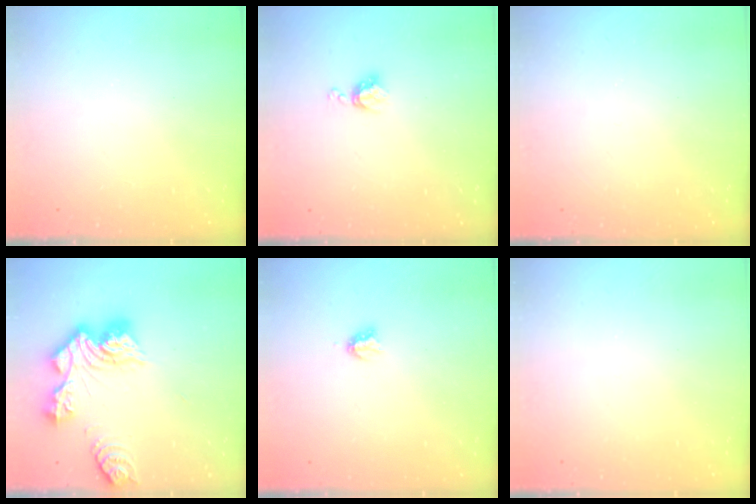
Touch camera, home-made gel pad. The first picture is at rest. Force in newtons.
{"total": 4.5, "press": 4.4, "slide": 0.7}
{"total": 0.0}
{"total": 14.3, "press": 14.2, "slide": 1.5}
{"total": 2.9, "press": 2.9, "slide": 0.5}
{"total": 0.0}